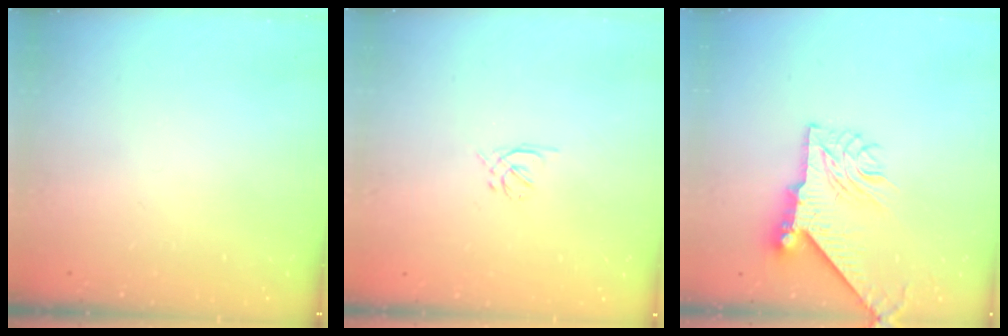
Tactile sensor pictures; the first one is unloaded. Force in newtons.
{"total": 1.3, "press": 1.2, "slide": 0.5}
{"total": 10.2, "press": 10.1, "slide": 1.0}